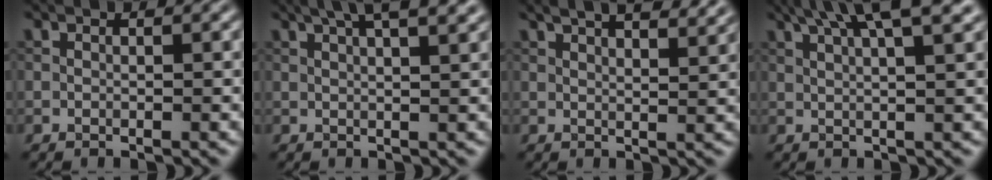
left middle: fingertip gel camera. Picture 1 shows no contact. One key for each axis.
{"total": 6.9, "fx": 4.3, "fy": 2.3, "fz": 4.8, "tx": -0.047, "ty": 0.039, "tz": 0.036}
{"total": 7.6, "fx": 5.4, "fy": 2.7, "fz": 4.6, "tx": -0.032, "ty": 0.035, "tz": 0.043}
{"total": 8.0, "fx": 4.9, "fy": 1.9, "fz": 6.0, "tx": -0.070, "ty": 0.032, "tz": 0.047}